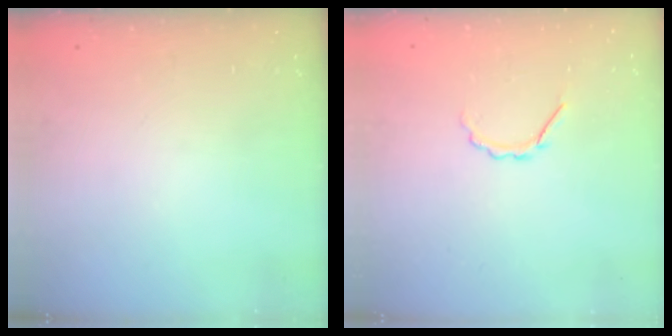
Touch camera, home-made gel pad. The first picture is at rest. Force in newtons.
{"total": 2.9, "press": 2.7, "slide": 0.8}